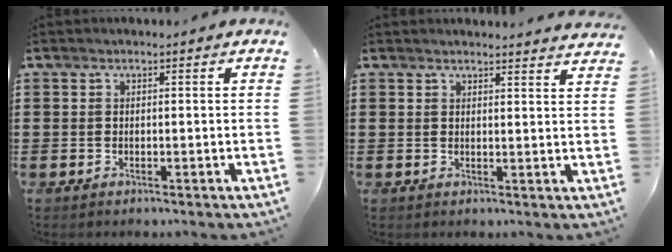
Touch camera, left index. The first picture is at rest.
{"total": 2.2, "force": [2.2, -0.1, 0.1], "torque": [0.001, -0.009, 0.041]}